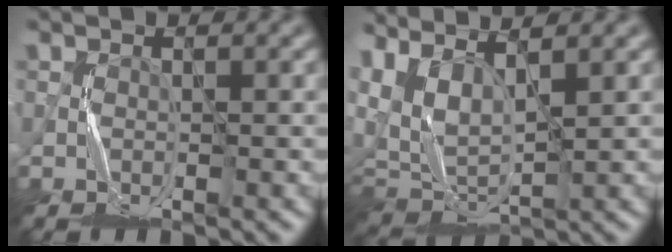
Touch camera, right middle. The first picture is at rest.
{"total": 6.0, "force": [1.8, 3.3, 4.7], "torque": [-0.113, 0.002, 0.037]}